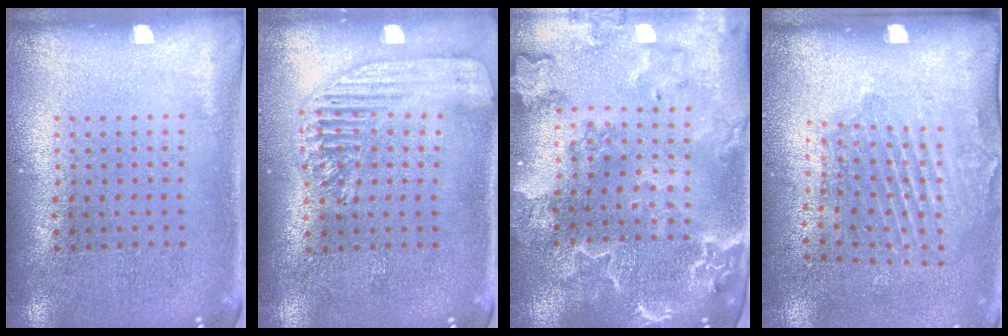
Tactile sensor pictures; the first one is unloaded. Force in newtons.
{"total": 1.7, "press": 1.5, "slide": 0.7}
{"total": 3.2, "press": 2.9, "slide": 1.3}
{"total": 1.9, "press": 1.2, "slide": 1.5}